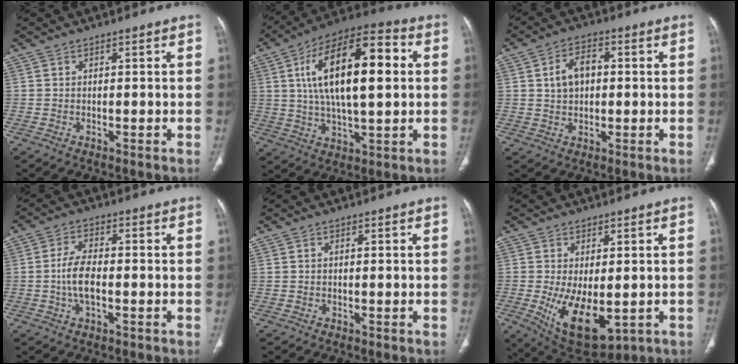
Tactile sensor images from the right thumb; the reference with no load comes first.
{"total": 21.6, "force": [3.8, 8.9, 19.3], "torque": [-0.316, 0.017, 0.057]}
{"total": 6.7, "force": [1.0, 4.6, 4.8], "torque": [-0.071, 0.013, 0.015]}
{"total": 6.1, "force": [-1.2, 2.9, 5.3], "torque": [-0.109, 0.011, -0.024]}
{"total": 0.0}
{"total": 12.5, "force": [-2.7, 6.2, 10.5], "torque": [-0.167, -0.021, -0.021]}